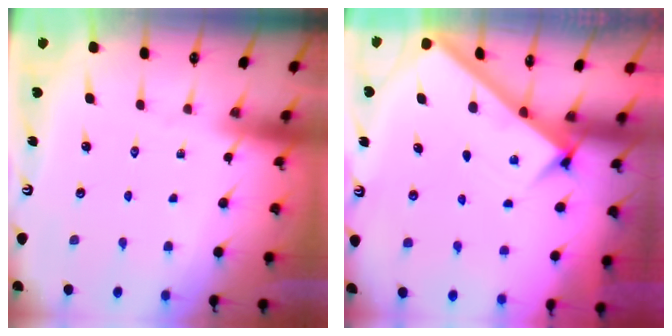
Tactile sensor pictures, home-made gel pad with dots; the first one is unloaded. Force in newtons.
{"total": 2.6, "press": 2.6, "slide": 0.3}